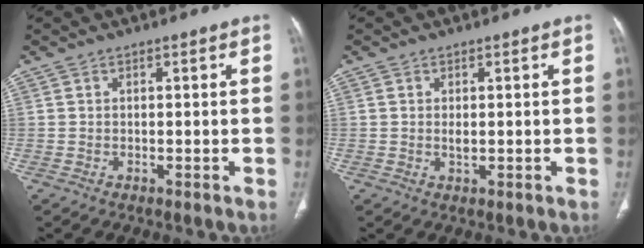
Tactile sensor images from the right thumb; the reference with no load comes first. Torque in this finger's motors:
{"motor_torque": [0.98, -0.08, 0.10, -0.54, 0.01]}